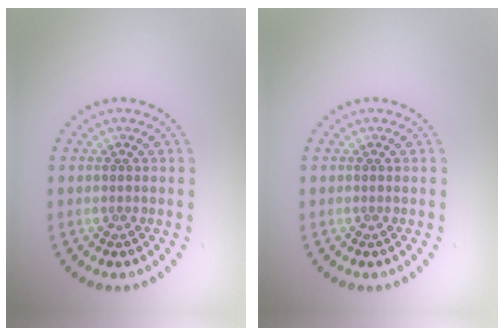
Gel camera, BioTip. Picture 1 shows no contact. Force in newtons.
{"total": 0.0}